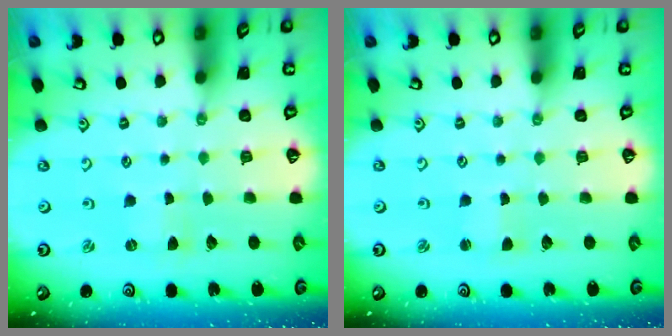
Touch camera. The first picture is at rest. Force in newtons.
{"total": 1.4, "press": 1.4, "slide": 0.0}